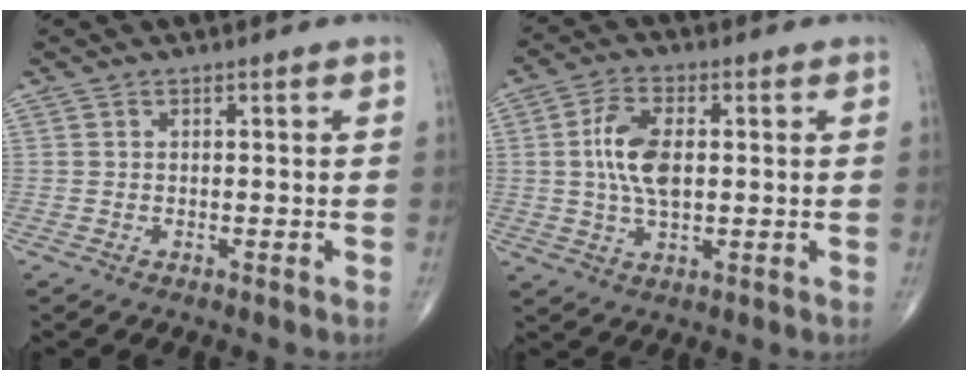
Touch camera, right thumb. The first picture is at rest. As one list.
[{"total": 9.1, "force": [0.8, 4.8, 7.7], "torque": [-0.150, 0.003, 0.016]}]